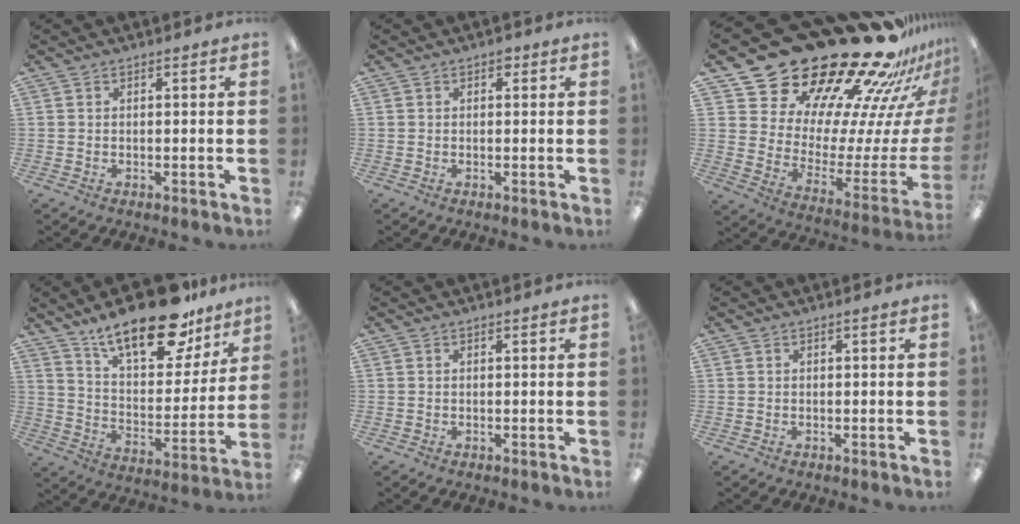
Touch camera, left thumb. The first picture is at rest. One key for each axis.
{"total": 1.3, "fx": 0.7, "fy": 0.9, "fz": 0.7, "tx": -0.007, "ty": 0.001, "tz": 0.010}
{"total": 29.4, "fx": 25.2, "fy": 10.4, "fz": 11.1, "tx": -0.138, "ty": -0.224, "tz": 0.459}
{"total": 22.0, "fx": 15.6, "fy": 8.8, "fz": 12.7, "tx": -0.193, "ty": -0.099, "tz": 0.267}
{"total": 0.0}
{"total": 0.0}